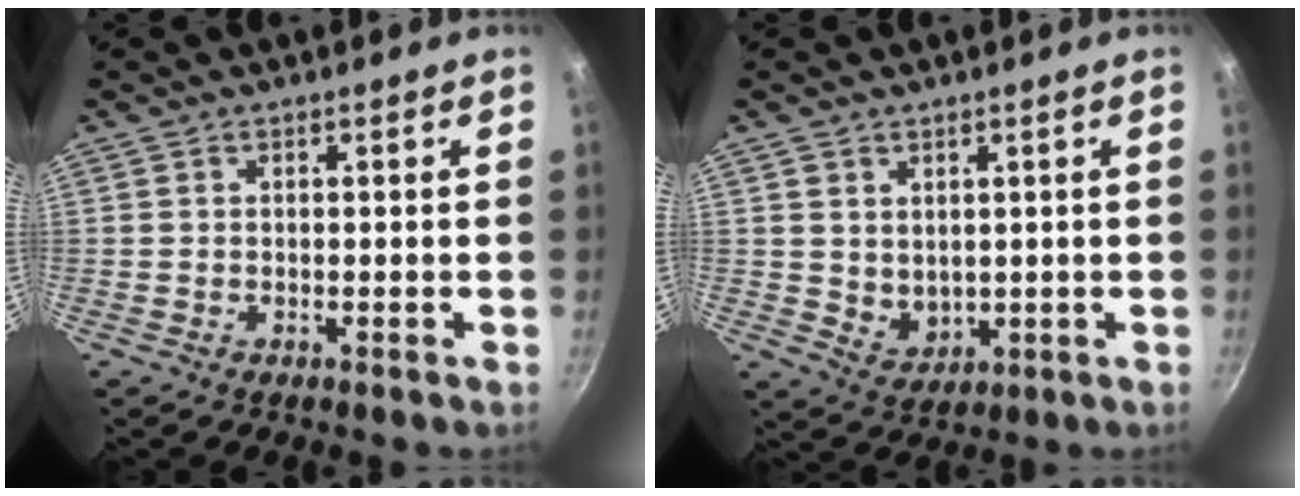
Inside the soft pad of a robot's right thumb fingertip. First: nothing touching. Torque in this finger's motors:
{"motor_torque": [-0.48, 0.32, -0.30, 0.33, 0.07]}